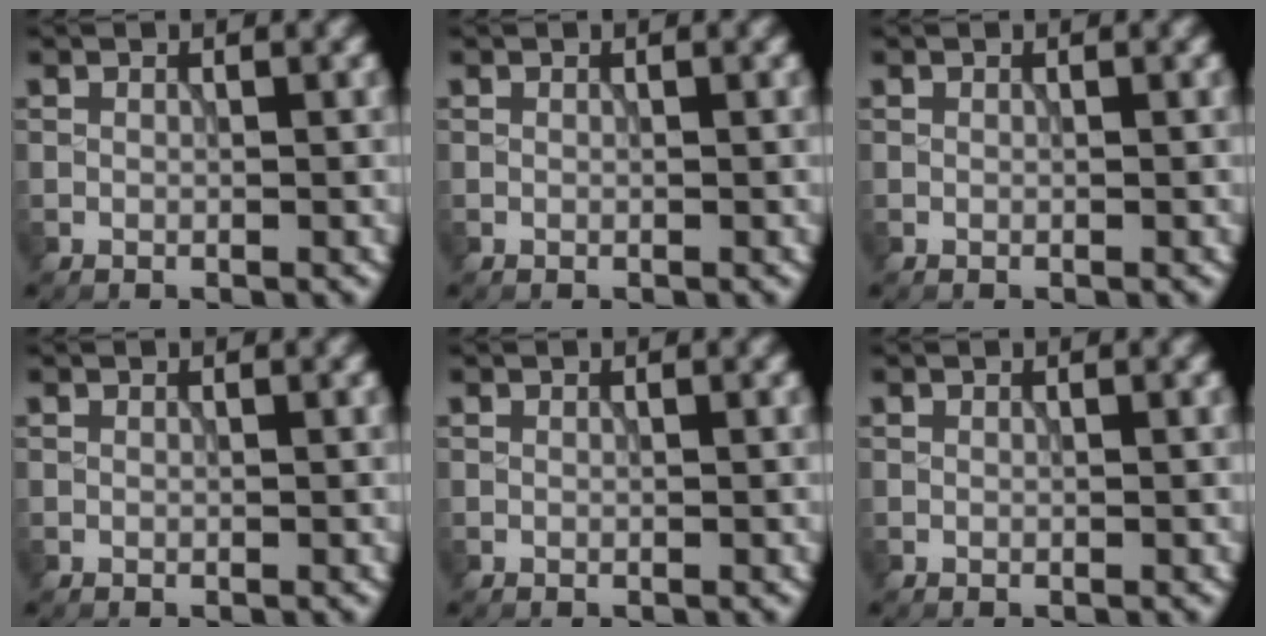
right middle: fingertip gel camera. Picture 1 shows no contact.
{"total": 0.0}
{"total": 0.0}
{"total": 0.0}
{"total": 0.0}
{"total": 0.0}